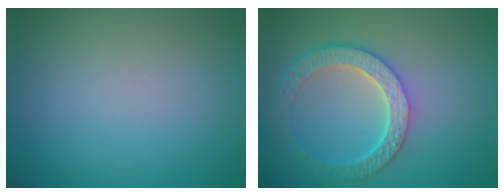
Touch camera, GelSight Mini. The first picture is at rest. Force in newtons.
{"total": 5.9, "press": 4.5, "slide": 3.8}